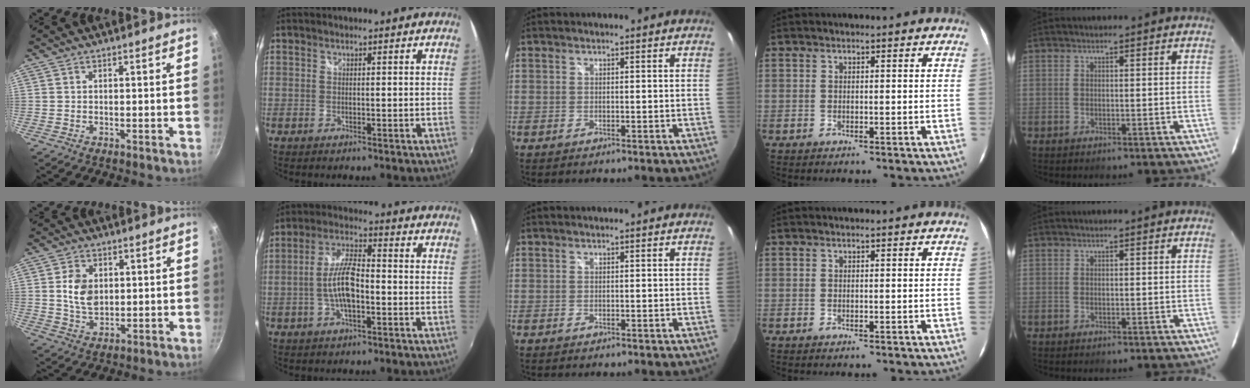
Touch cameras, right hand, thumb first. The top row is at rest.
{"thumb": {"total": 7.4, "force": [1.2, 5.2, 5.1], "torque": [-0.079, -0.009, 0.024]}, "index": {"total": 8.7, "force": [-2.2, 2.9, 7.9], "torque": [-0.159, 0.008, -0.041]}}